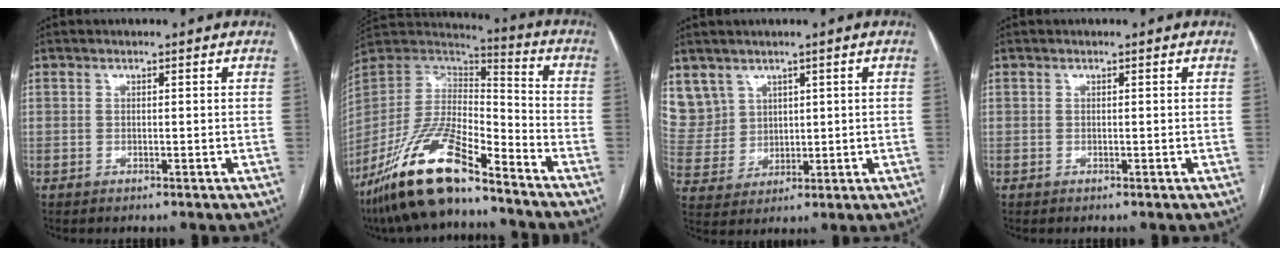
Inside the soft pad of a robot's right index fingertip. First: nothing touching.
{"total": 18.8, "force": [-13.6, 4.8, 12.0], "torque": [-0.252, -0.006, -0.254]}
{"total": 8.4, "force": [4.9, 6.8, 0.6], "torque": [-0.024, 0.025, 0.121]}
{"total": 0.0}